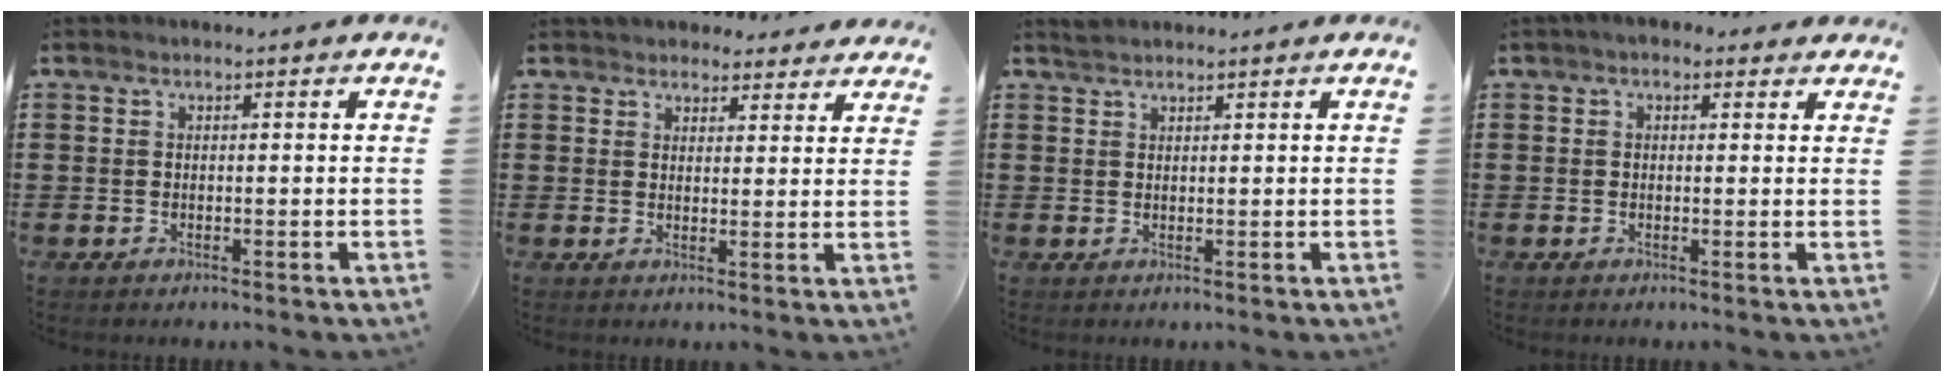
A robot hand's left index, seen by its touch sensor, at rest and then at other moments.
{"total": 3.3, "force": [3.2, 1.0, 0.1], "torque": [-0.003, -0.008, 0.059]}
{"total": 1.4, "force": [1.3, 0.3, 0.1], "torque": [-0.004, 0.001, 0.027]}
{"total": 1.9, "force": [1.0, 1.4, 0.8], "torque": [-0.021, 0.009, 0.018]}